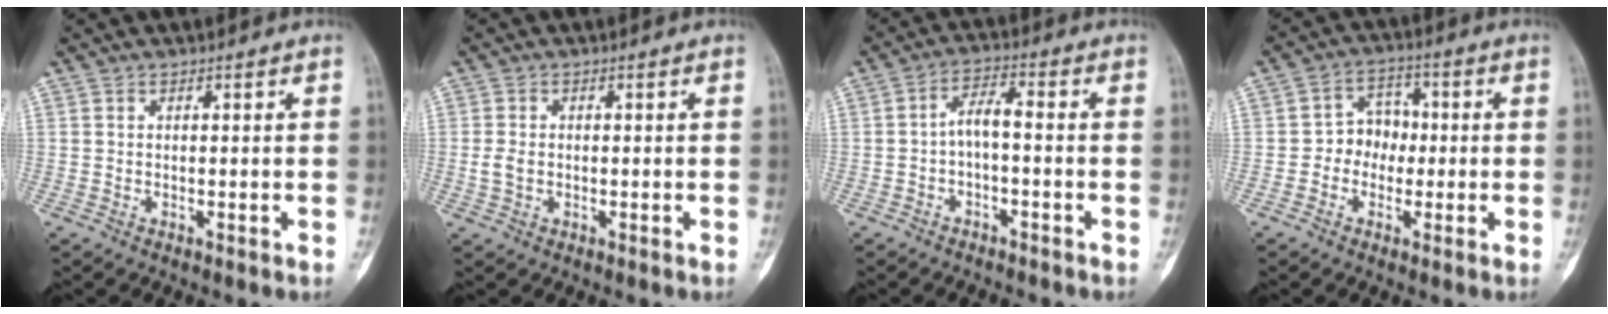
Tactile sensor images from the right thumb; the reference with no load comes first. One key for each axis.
{"total": 2.4, "fx": -0.3, "fy": 1.7, "fz": 1.6, "tx": -0.036, "ty": 0.004, "tz": -0.006}
{"total": 4.3, "fx": -1.3, "fy": 1.6, "fz": 3.8, "tx": -0.064, "ty": 0.031, "tz": -0.029}
{"total": 6.4, "fx": -0.8, "fy": 5.4, "fz": 3.3, "tx": -0.011, "ty": 0.022, "tz": -0.028}